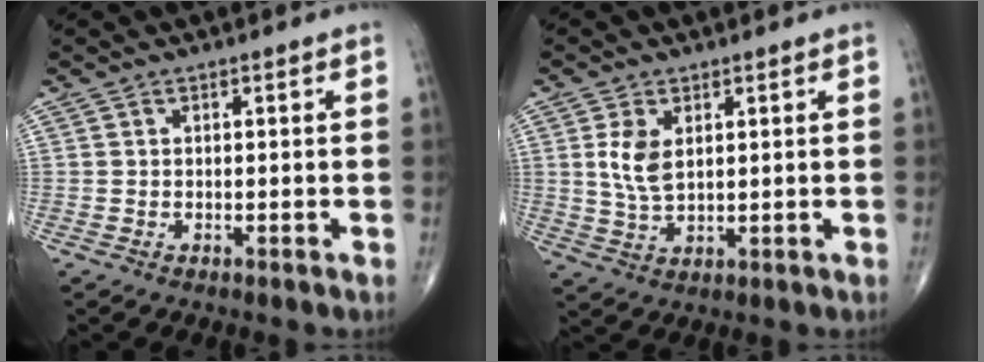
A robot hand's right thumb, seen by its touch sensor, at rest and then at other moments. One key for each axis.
{"total": 5.9, "fx": 1.6, "fy": 3.3, "fz": 4.7, "tx": -0.089, "ty": -0.007, "tz": 0.038}